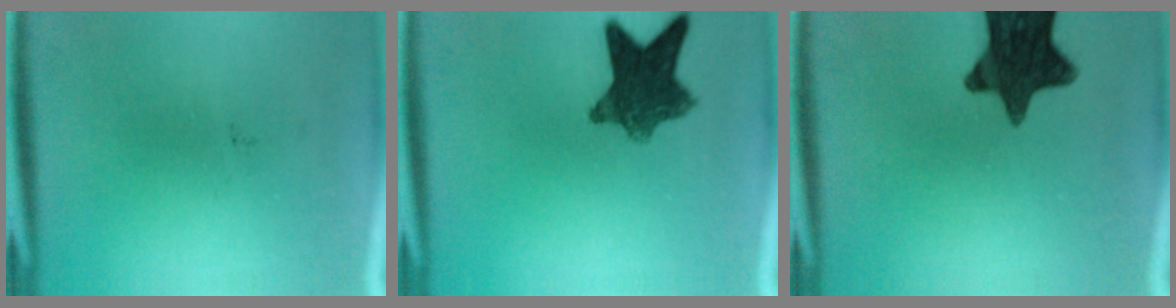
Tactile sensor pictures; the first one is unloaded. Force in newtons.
{"total": 9.2}
{"total": 13.3}